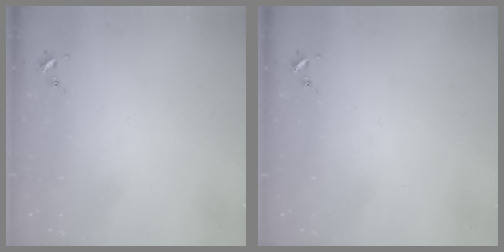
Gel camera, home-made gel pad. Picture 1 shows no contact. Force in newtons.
{"total": 0.0}